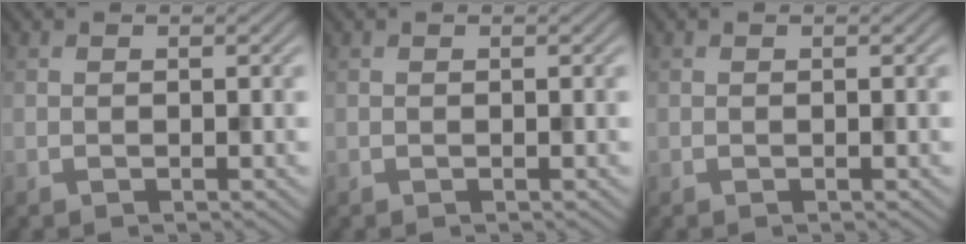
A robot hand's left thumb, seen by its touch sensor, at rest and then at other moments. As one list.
[{"total": 0.0}, {"total": 0.0}]